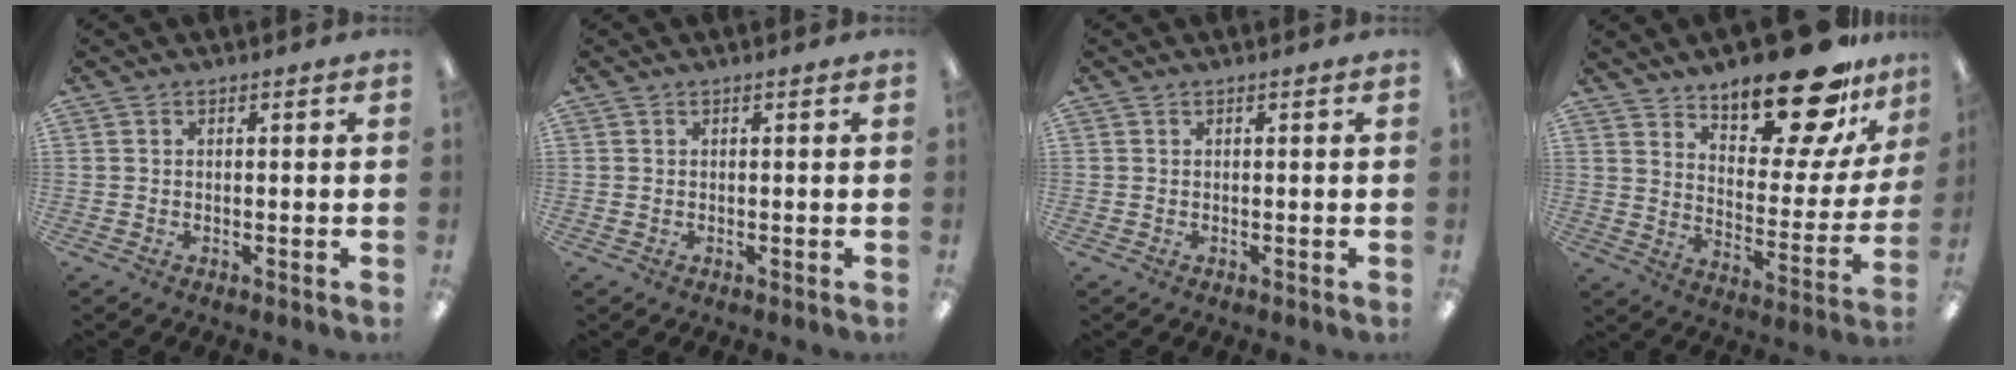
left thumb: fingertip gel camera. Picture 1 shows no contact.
{"total": 0.0}
{"total": 0.0}
{"total": 22.4, "force": [17.5, 7.5, 11.7], "torque": [-0.157, -0.125, 0.288]}